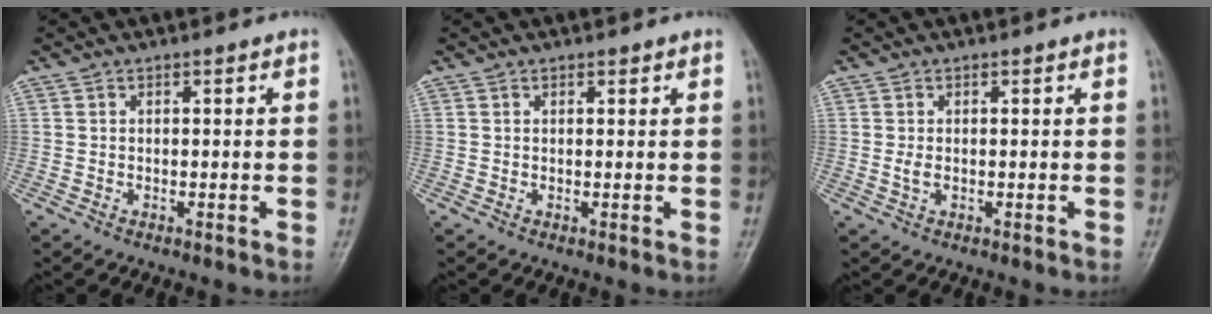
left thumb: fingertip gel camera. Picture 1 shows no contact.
{"total": 0.8, "force": [0.6, 0.4, 0.3], "torque": [0.000, -0.004, 0.007]}
{"total": 1.4, "force": [0.0, 0.8, 1.1], "torque": [-0.021, -0.003, 0.001]}